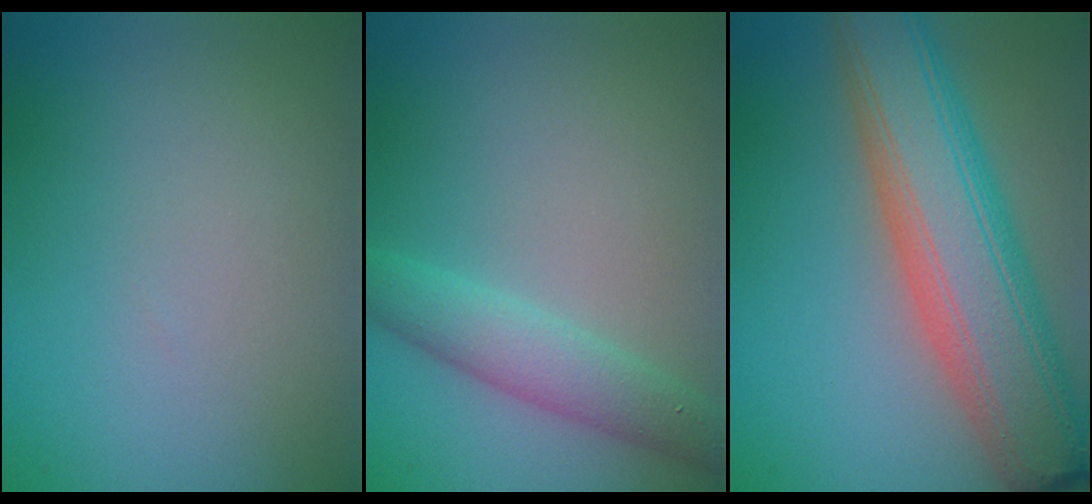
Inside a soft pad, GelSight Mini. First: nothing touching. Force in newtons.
{"total": 3.2, "press": 3.2, "slide": 0.1}
{"total": 10.2, "press": 10.2, "slide": 0.5}